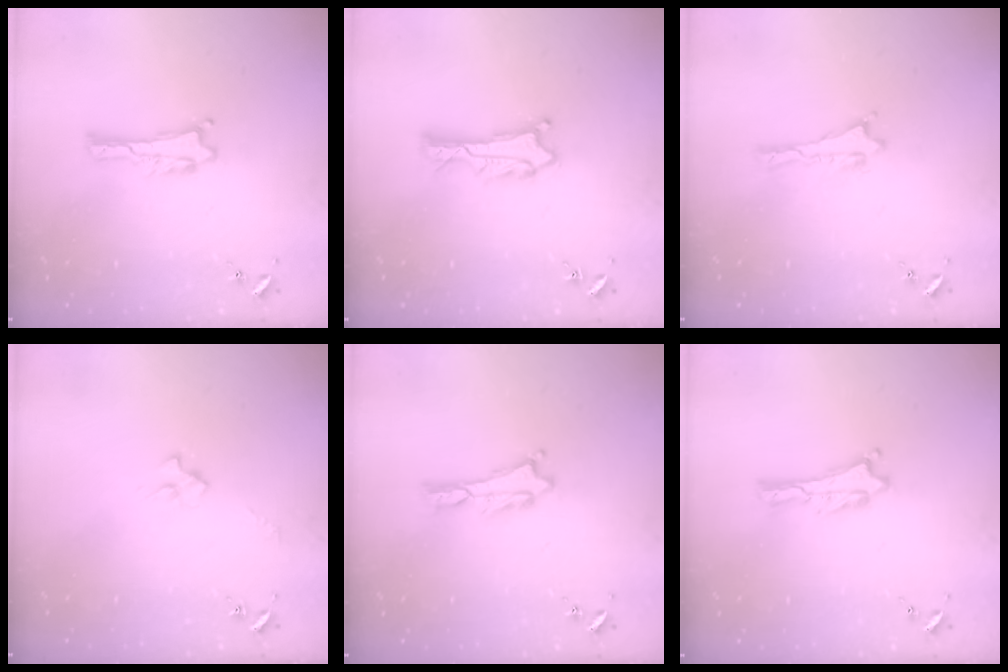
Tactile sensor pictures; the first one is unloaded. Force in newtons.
{"total": 1.2, "press": 1.2, "slide": 0.1}
{"total": 0.0}
{"total": 2.4, "press": 2.4, "slide": 0.4}
{"total": 0.0}
{"total": 0.0}